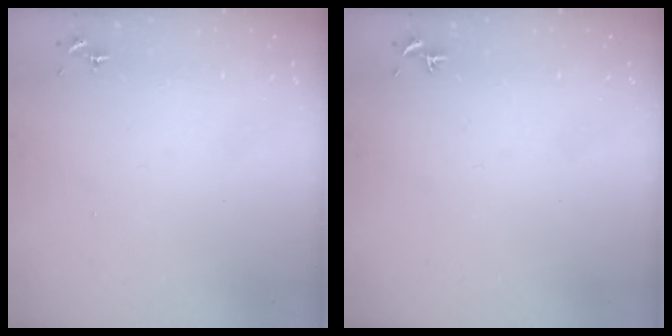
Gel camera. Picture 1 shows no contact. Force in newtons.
{"total": 0.0}